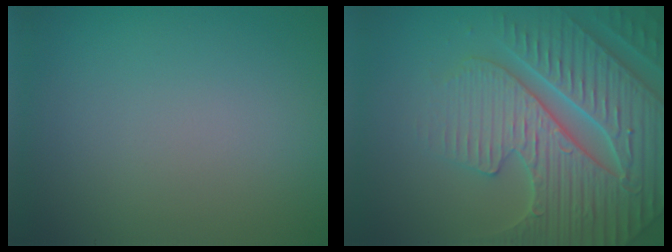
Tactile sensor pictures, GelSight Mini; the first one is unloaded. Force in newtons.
{"total": 7.6, "press": 7.4, "slide": 1.7}